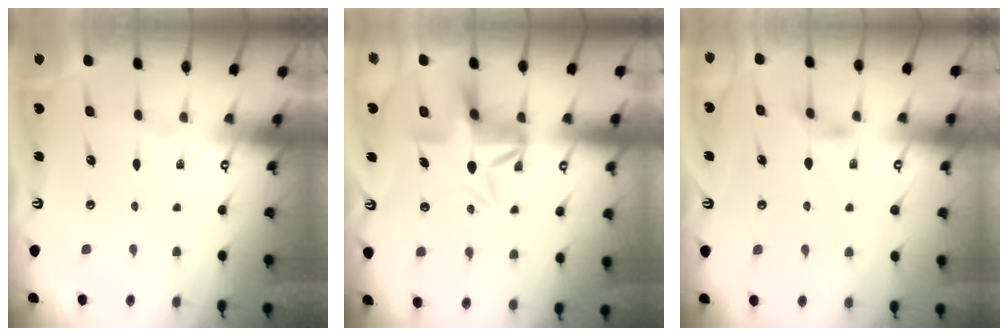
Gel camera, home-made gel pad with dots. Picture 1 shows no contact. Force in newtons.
{"total": 7.4, "press": 7.3, "slide": 0.8}
{"total": 2.2, "press": 2.1, "slide": 0.4}